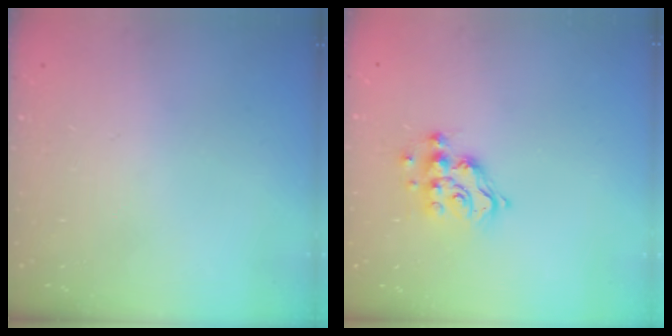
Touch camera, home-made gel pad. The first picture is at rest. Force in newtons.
{"total": 11.4, "press": 11.4, "slide": 0.6}